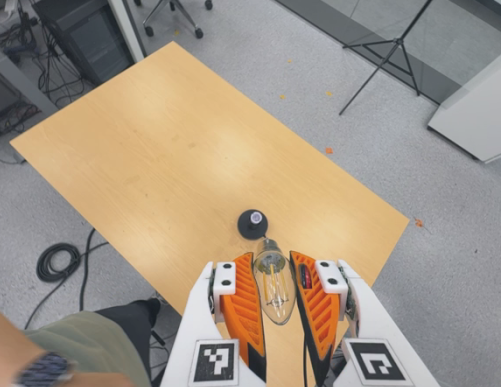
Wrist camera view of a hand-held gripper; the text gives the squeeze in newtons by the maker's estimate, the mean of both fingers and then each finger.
{"total": 21.1, "left": 23.1, "right": 19.0}